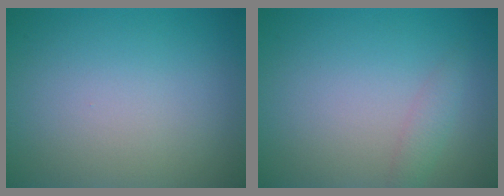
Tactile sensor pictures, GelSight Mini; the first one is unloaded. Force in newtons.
{"total": 1.3, "press": 1.3, "slide": 0.0}